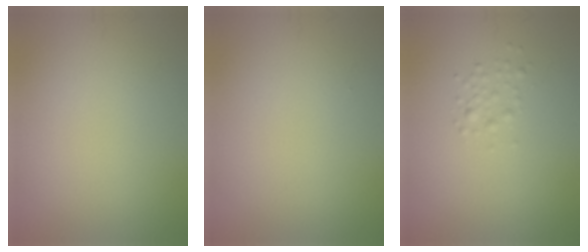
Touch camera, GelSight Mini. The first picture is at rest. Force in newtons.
{"total": 0.0}
{"total": 1.2, "press": 1.2, "slide": 0.0}